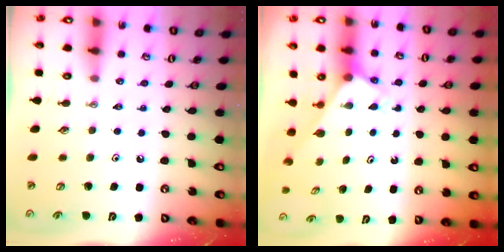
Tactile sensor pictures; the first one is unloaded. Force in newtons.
{"total": 2.6, "press": 2.6, "slide": 0.2}